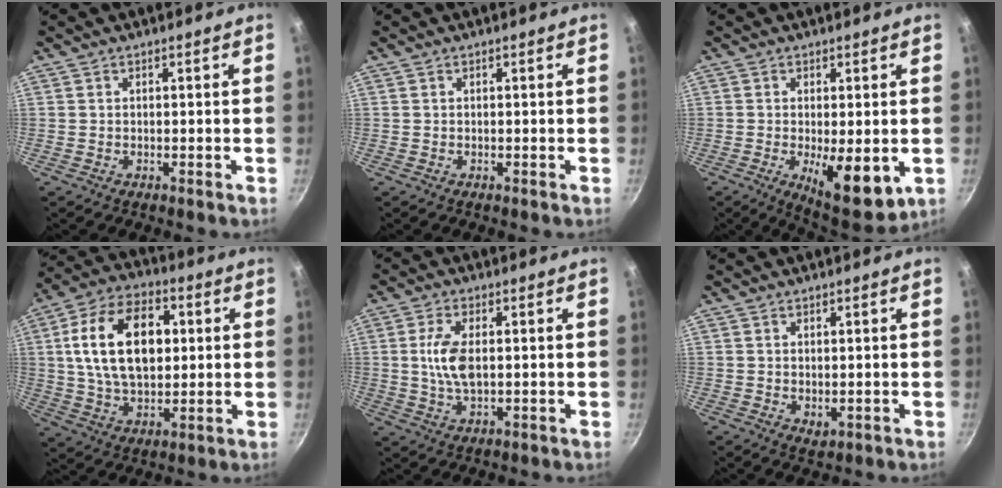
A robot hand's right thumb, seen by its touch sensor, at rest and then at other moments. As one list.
[{"total": 0.0}, {"total": 11.1, "force": [-2.6, 4.2, 9.9], "torque": [-0.136, -0.024, -0.026]}, {"total": 19.0, "force": [3.4, 11.6, 14.7], "torque": [-0.238, 0.010, 0.058]}, {"total": 7.2, "force": [0.6, 3.5, 6.3], "torque": [-0.135, -0.003, 0.013]}, {"total": 1.6, "force": [0.1, 1.0, 1.3], "torque": [-0.019, -0.005, 0.008]}]